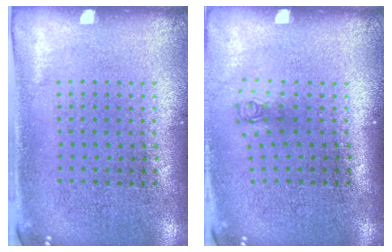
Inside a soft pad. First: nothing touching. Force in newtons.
{"total": 0.8, "press": 0.4, "slide": 0.7}